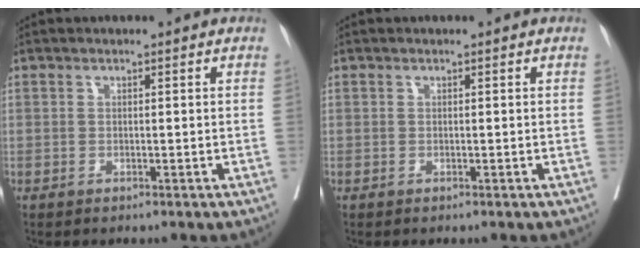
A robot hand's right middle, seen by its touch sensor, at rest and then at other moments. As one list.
[{"total": 0.0}]